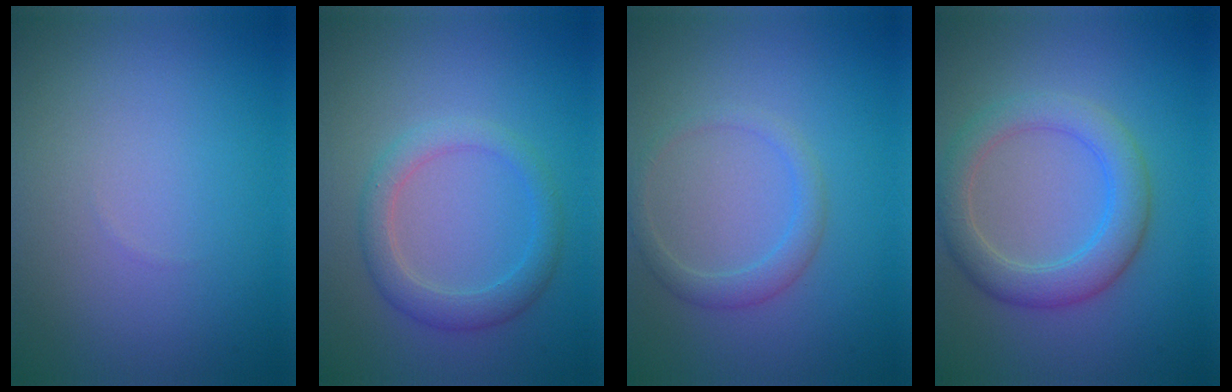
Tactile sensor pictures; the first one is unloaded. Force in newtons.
{"total": 2.9, "press": 2.9, "slide": 0.2}
{"total": 2.0, "press": 2.0, "slide": 0.1}
{"total": 4.5, "press": 4.5, "slide": 0.1}